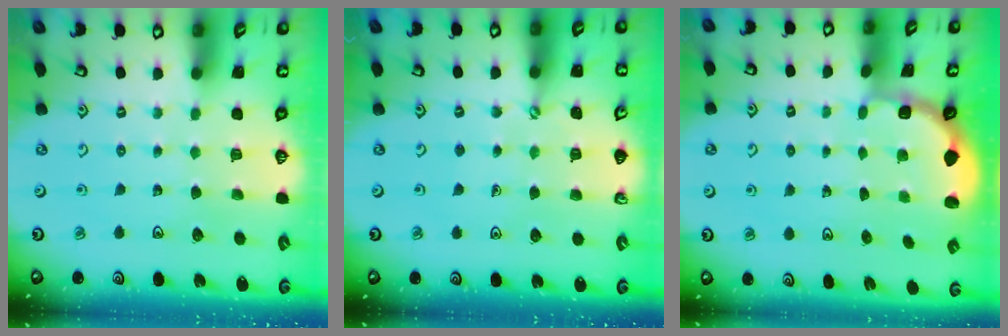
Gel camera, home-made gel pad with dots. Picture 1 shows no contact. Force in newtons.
{"total": 0.9, "press": 0.9, "slide": 0.1}
{"total": 1.9, "press": 1.7, "slide": 0.8}